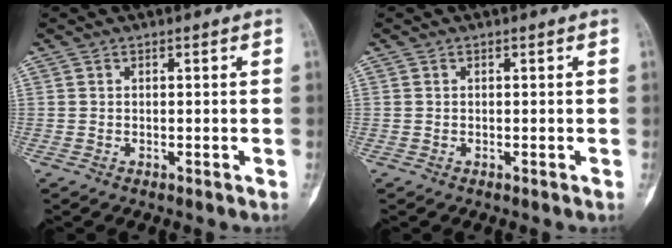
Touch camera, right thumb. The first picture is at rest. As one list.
[{"total": 0.0}]